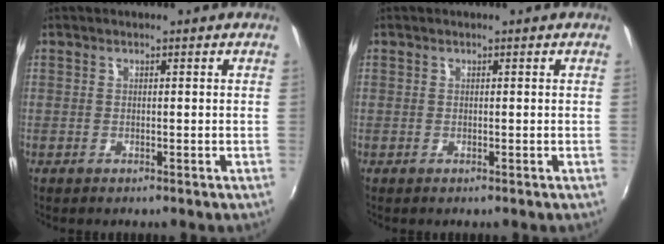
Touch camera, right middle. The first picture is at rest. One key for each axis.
{"total": 0.0}